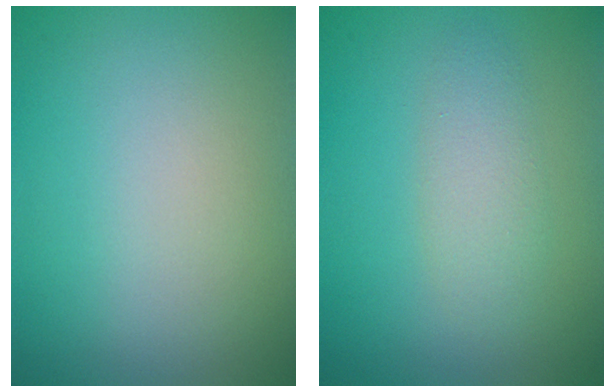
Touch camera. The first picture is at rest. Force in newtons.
{"total": 2.3, "press": 2.3, "slide": 0.1}